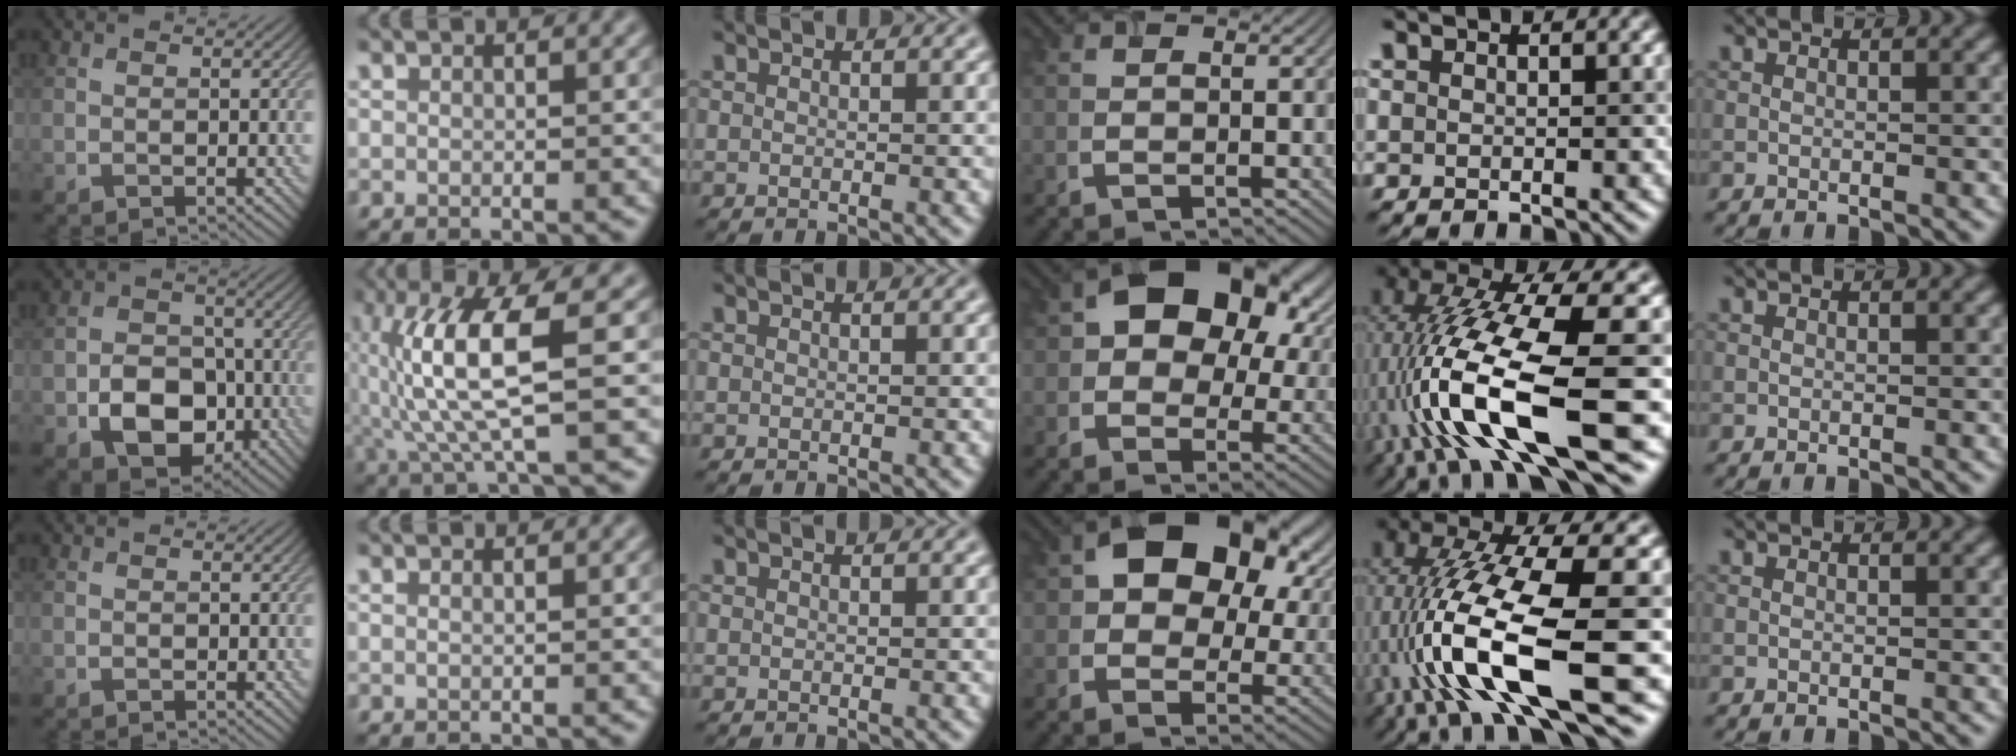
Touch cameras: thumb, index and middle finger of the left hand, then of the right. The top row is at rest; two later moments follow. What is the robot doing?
{"motion": "extract", "object": "airpods case & airpods"}